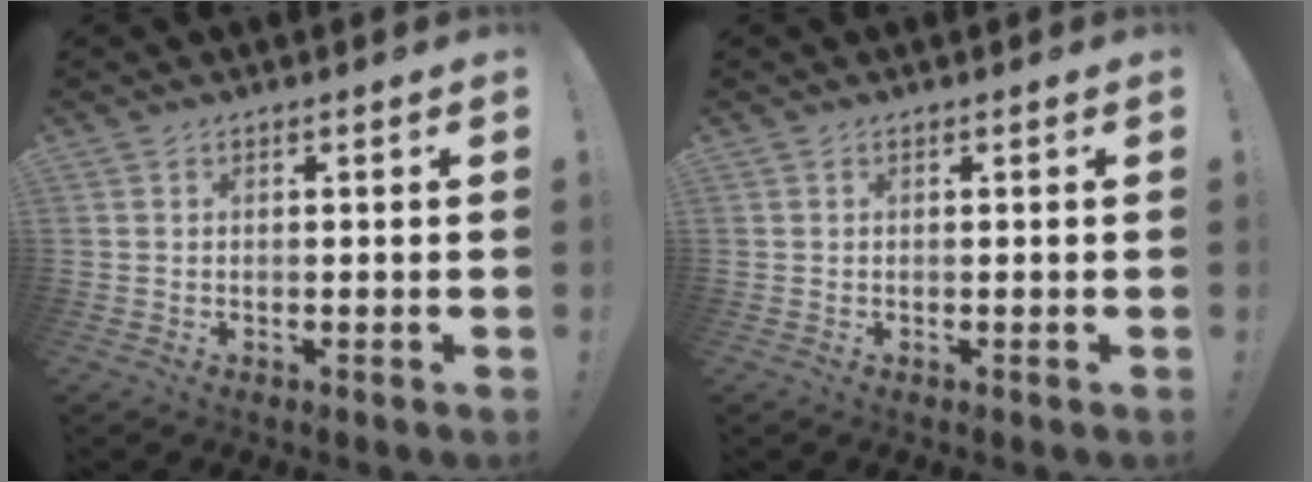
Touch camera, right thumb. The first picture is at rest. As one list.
[{"total": 0.0}]